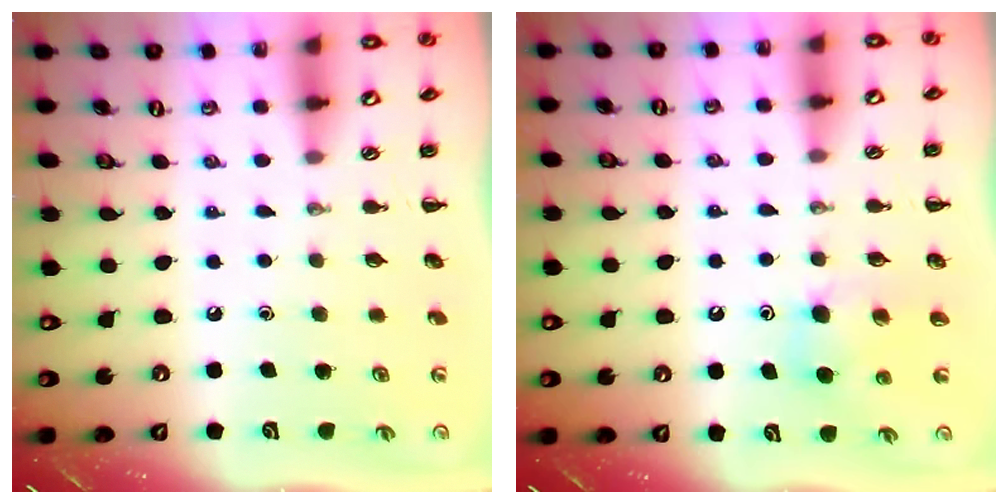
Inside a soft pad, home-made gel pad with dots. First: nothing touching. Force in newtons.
{"total": 5.1, "press": 5.0, "slide": 1.1}